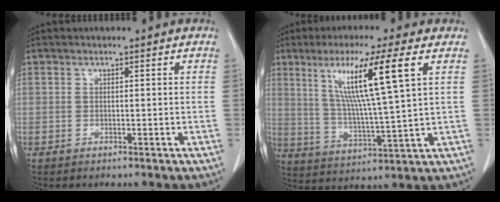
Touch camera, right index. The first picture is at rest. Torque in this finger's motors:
{"motor_torque": [1.55, 0.59, 0.78, 0.21]}